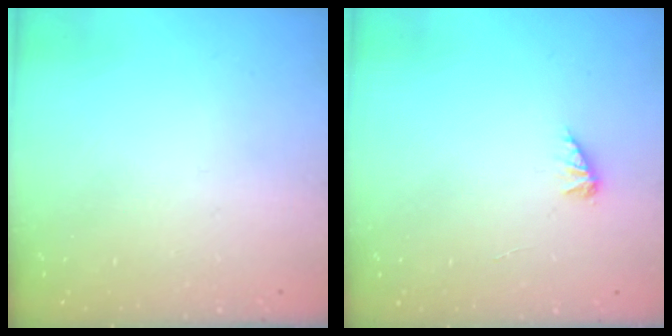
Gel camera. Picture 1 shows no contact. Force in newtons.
{"total": 2.0, "press": 2.0, "slide": 0.3}